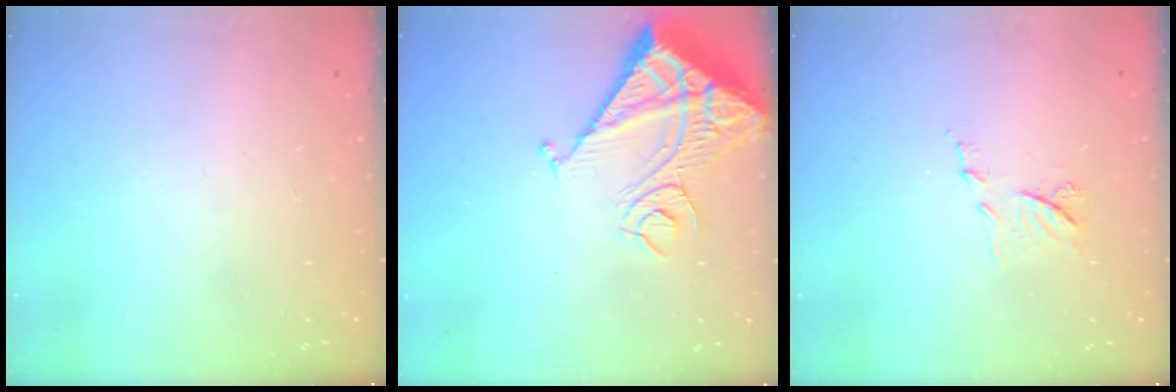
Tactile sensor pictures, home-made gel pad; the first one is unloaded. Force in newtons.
{"total": 17.3, "press": 17.1, "slide": 2.3}
{"total": 6.9, "press": 6.9, "slide": 0.5}